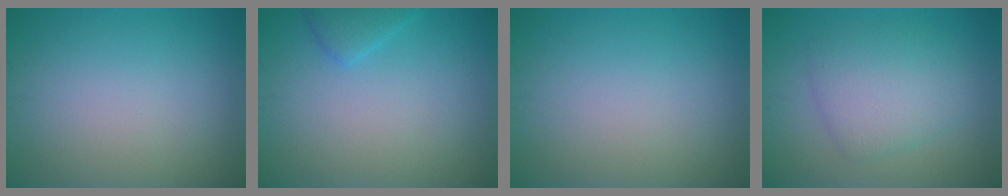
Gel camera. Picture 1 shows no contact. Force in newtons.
{"total": 1.7, "press": 1.7, "slide": 0.1}
{"total": 0.0}
{"total": 4.4, "press": 4.4, "slide": 0.2}